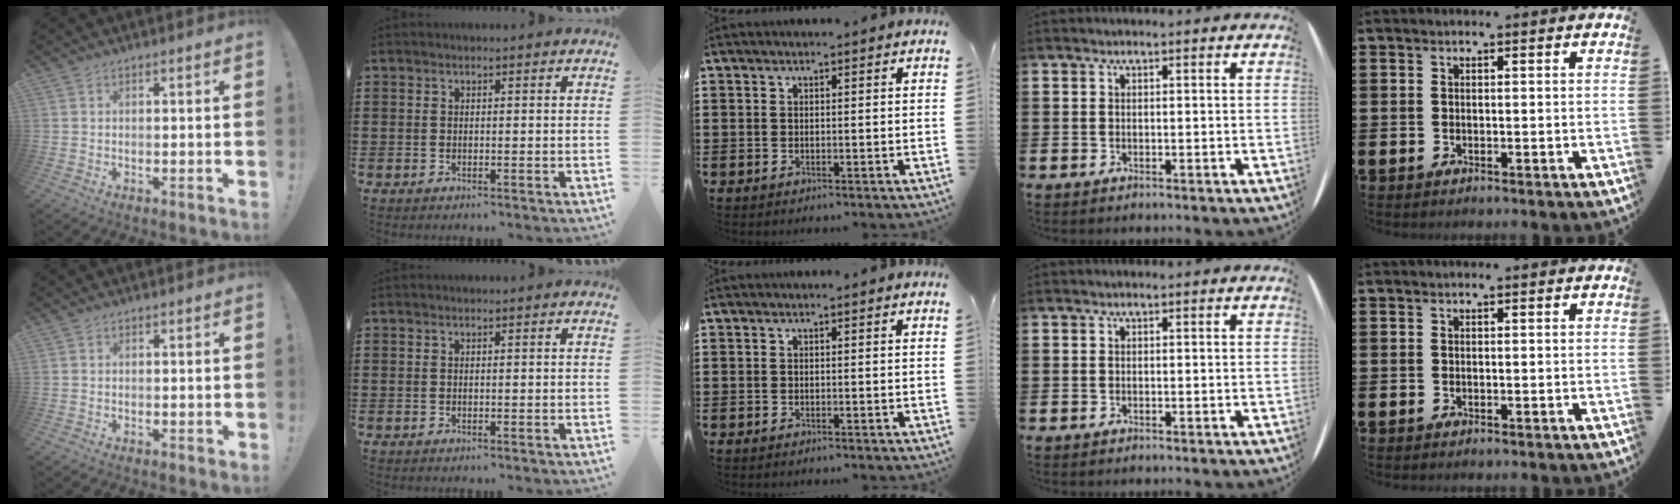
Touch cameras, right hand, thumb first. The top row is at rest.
{"thumb": {"total": 0.5, "force": [0.3, 0.3, 0.3], "torque": [-0.001, 0.000, 0.004]}}